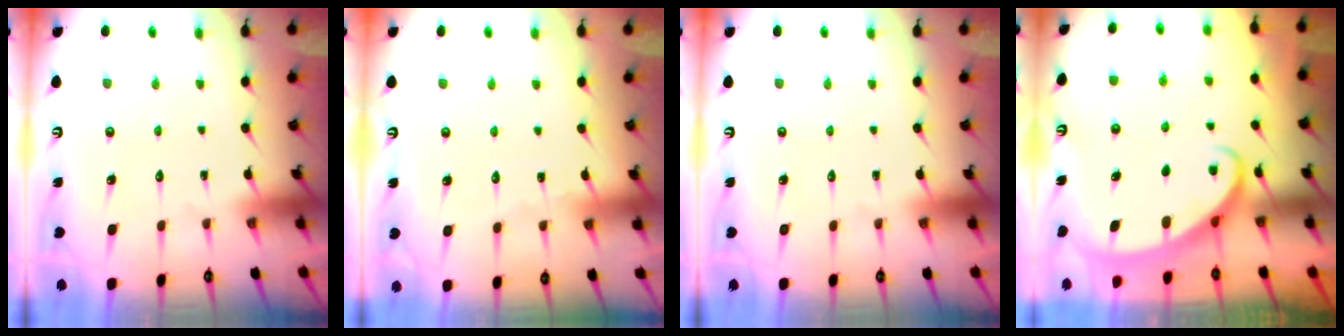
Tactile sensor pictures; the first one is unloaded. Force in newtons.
{"total": 3.6, "press": 3.5, "slide": 0.4}
{"total": 0.0}
{"total": 2.6, "press": 2.6, "slide": 0.3}